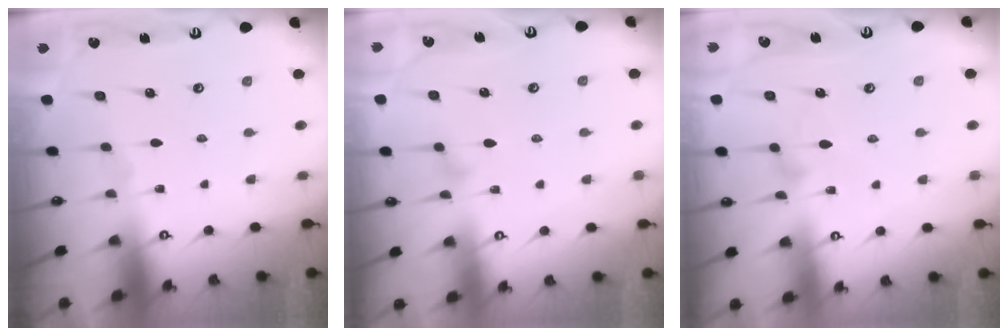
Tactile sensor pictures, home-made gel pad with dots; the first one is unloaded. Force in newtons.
{"total": 7.5, "press": 7.5, "slide": 0.4}
{"total": 7.8, "press": 7.8, "slide": 0.4}